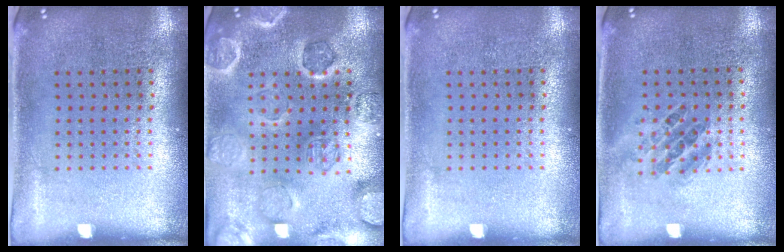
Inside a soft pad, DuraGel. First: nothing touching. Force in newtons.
{"total": 2.6, "press": 2.6, "slide": 0.3}
{"total": 0.0}
{"total": 0.9, "press": 0.8, "slide": 0.3}